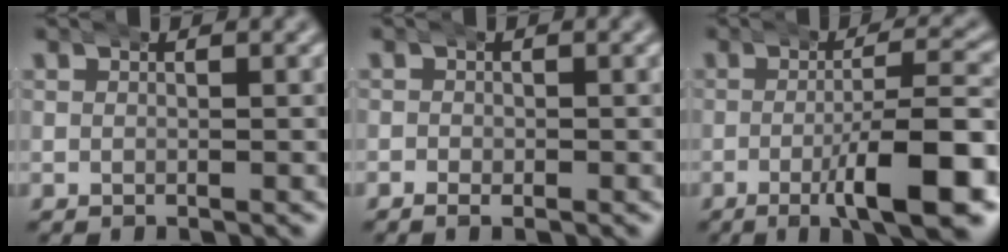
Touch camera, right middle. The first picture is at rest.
{"total": 0.0}
{"total": 7.8, "force": [-2.5, 1.4, 7.3], "torque": [-0.100, 0.001, -0.036]}